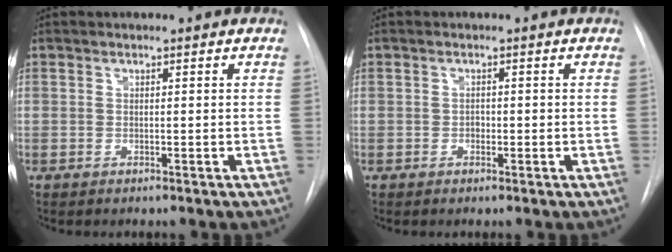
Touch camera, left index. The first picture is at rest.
{"total": 1.0, "force": [-0.6, 0.6, 0.4], "torque": [-0.004, -0.002, -0.013]}